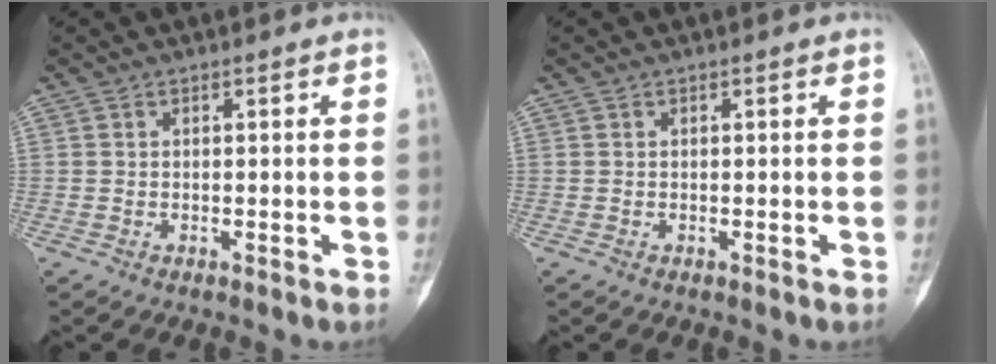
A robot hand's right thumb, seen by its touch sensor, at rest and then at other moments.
{"total": 0.0}